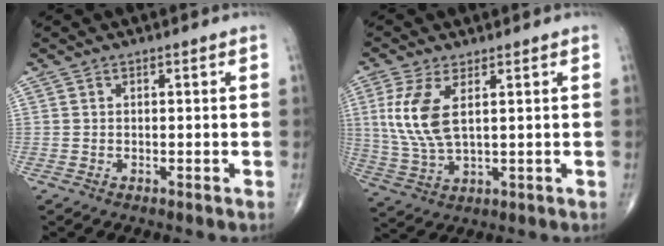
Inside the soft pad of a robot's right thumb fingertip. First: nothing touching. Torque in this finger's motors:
{"motor_torque": [-0.62, 0.54, 0.50, 0.10, 0.05]}